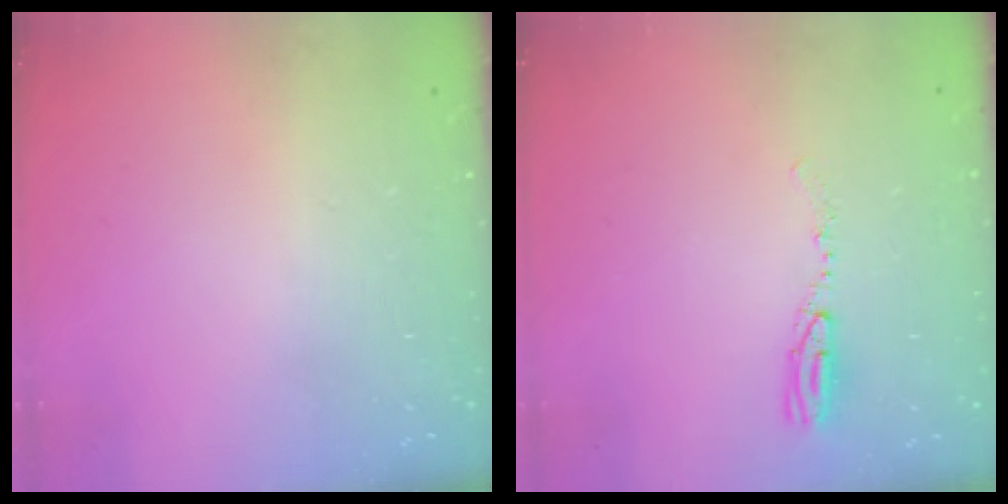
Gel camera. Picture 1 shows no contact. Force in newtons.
{"total": 4.7, "press": 4.4, "slide": 1.8}